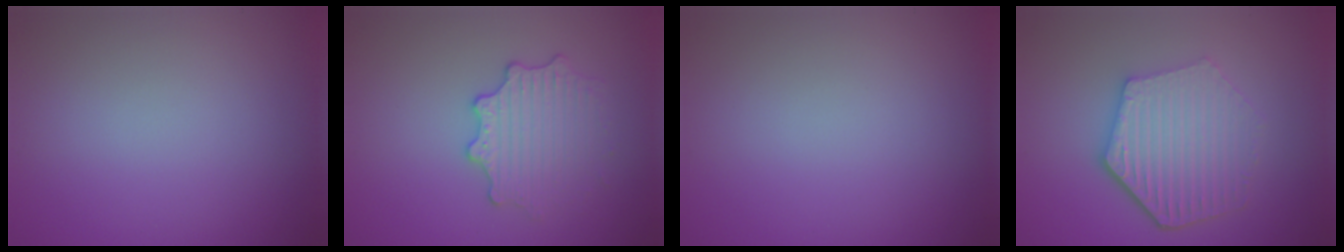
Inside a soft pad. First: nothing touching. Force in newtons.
{"total": 2.9, "press": 2.8, "slide": 0.9}
{"total": 0.0}
{"total": 5.8, "press": 4.4, "slide": 3.7}